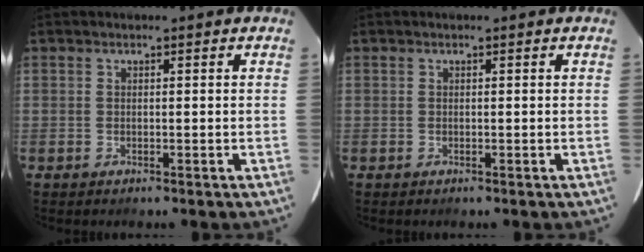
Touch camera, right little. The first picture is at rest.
{"total": 0.0}